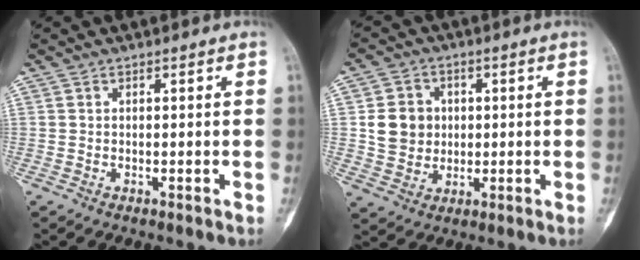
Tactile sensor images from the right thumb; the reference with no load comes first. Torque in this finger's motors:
{"motor_torque": [0.66, 0.72, 0.04, -0.30, 0.00]}